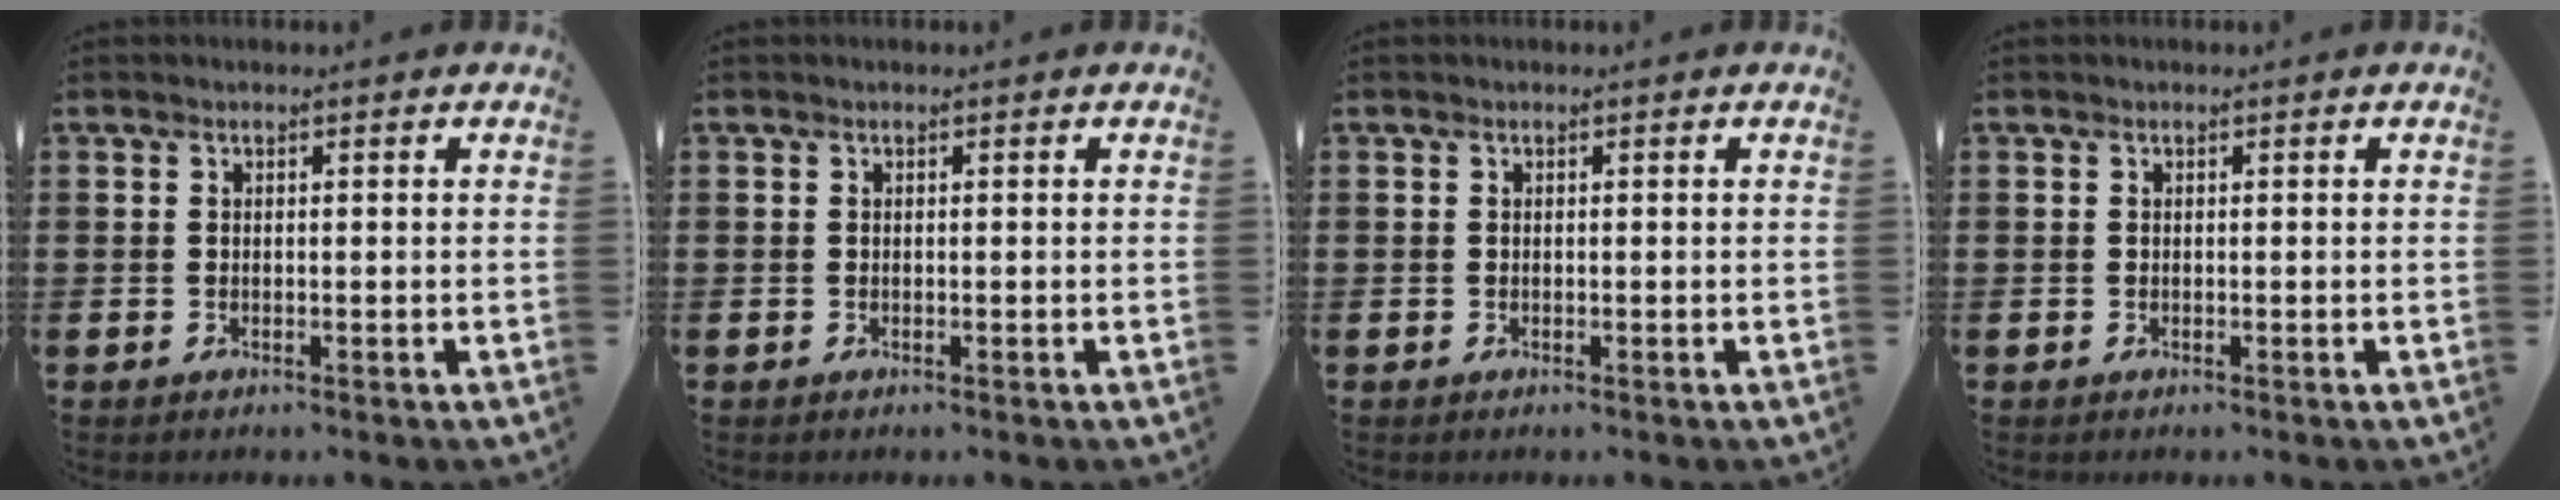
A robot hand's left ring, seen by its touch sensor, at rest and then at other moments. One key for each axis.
{"total": 0.0}
{"total": 0.0}
{"total": 0.0}